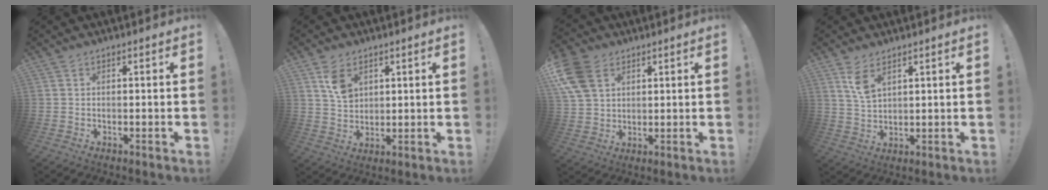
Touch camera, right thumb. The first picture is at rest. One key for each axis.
{"total": 7.6, "fx": 3.7, "fy": 5.2, "fz": 4.2, "tx": -0.053, "ty": -0.015, "tz": 0.069}
{"total": 14.1, "fx": 5.8, "fy": 10.7, "fz": 7.2, "tx": -0.130, "ty": -0.017, "tz": 0.120}
{"total": 5.9, "fx": 3.6, "fy": 2.6, "fz": 3.9, "tx": -0.062, "ty": -0.020, "tz": 0.065}